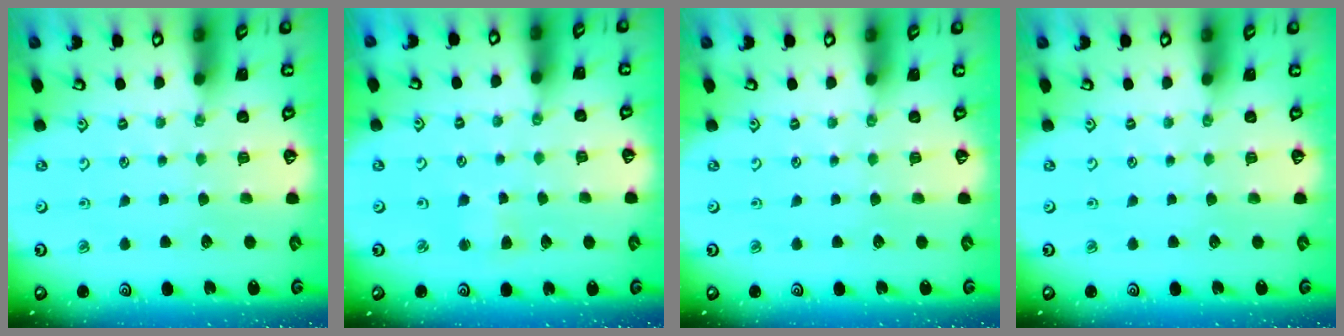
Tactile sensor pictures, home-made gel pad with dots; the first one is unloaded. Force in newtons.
{"total": 2.0, "press": 1.9, "slide": 0.6}
{"total": 0.0}
{"total": 0.0}